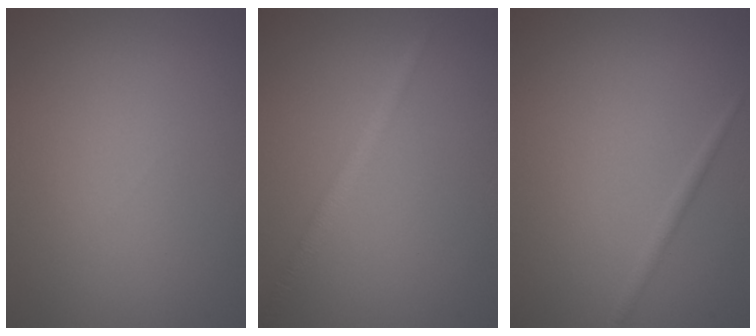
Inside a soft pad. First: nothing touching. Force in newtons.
{"total": 1.9, "press": 1.9, "slide": 0.1}
{"total": 0.9, "press": 0.9, "slide": 0.1}